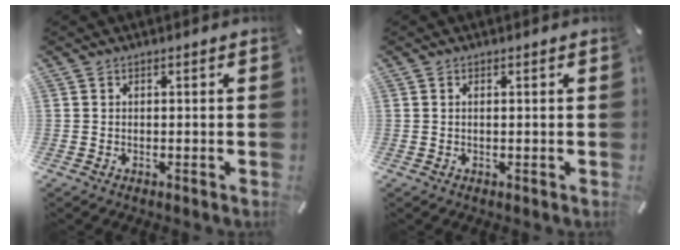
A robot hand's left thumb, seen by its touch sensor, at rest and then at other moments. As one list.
[{"total": 0.6, "force": [0.1, 0.1, 0.6], "torque": [-0.010, -0.001, 0.002]}]